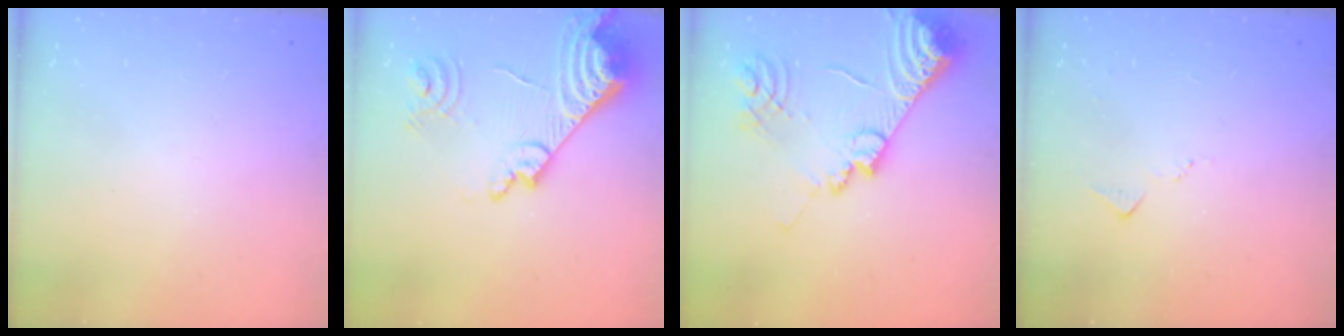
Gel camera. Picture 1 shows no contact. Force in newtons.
{"total": 19.0, "press": 18.9, "slide": 1.8}
{"total": 17.0, "press": 16.9, "slide": 1.8}
{"total": 5.7, "press": 5.7, "slide": 0.8}